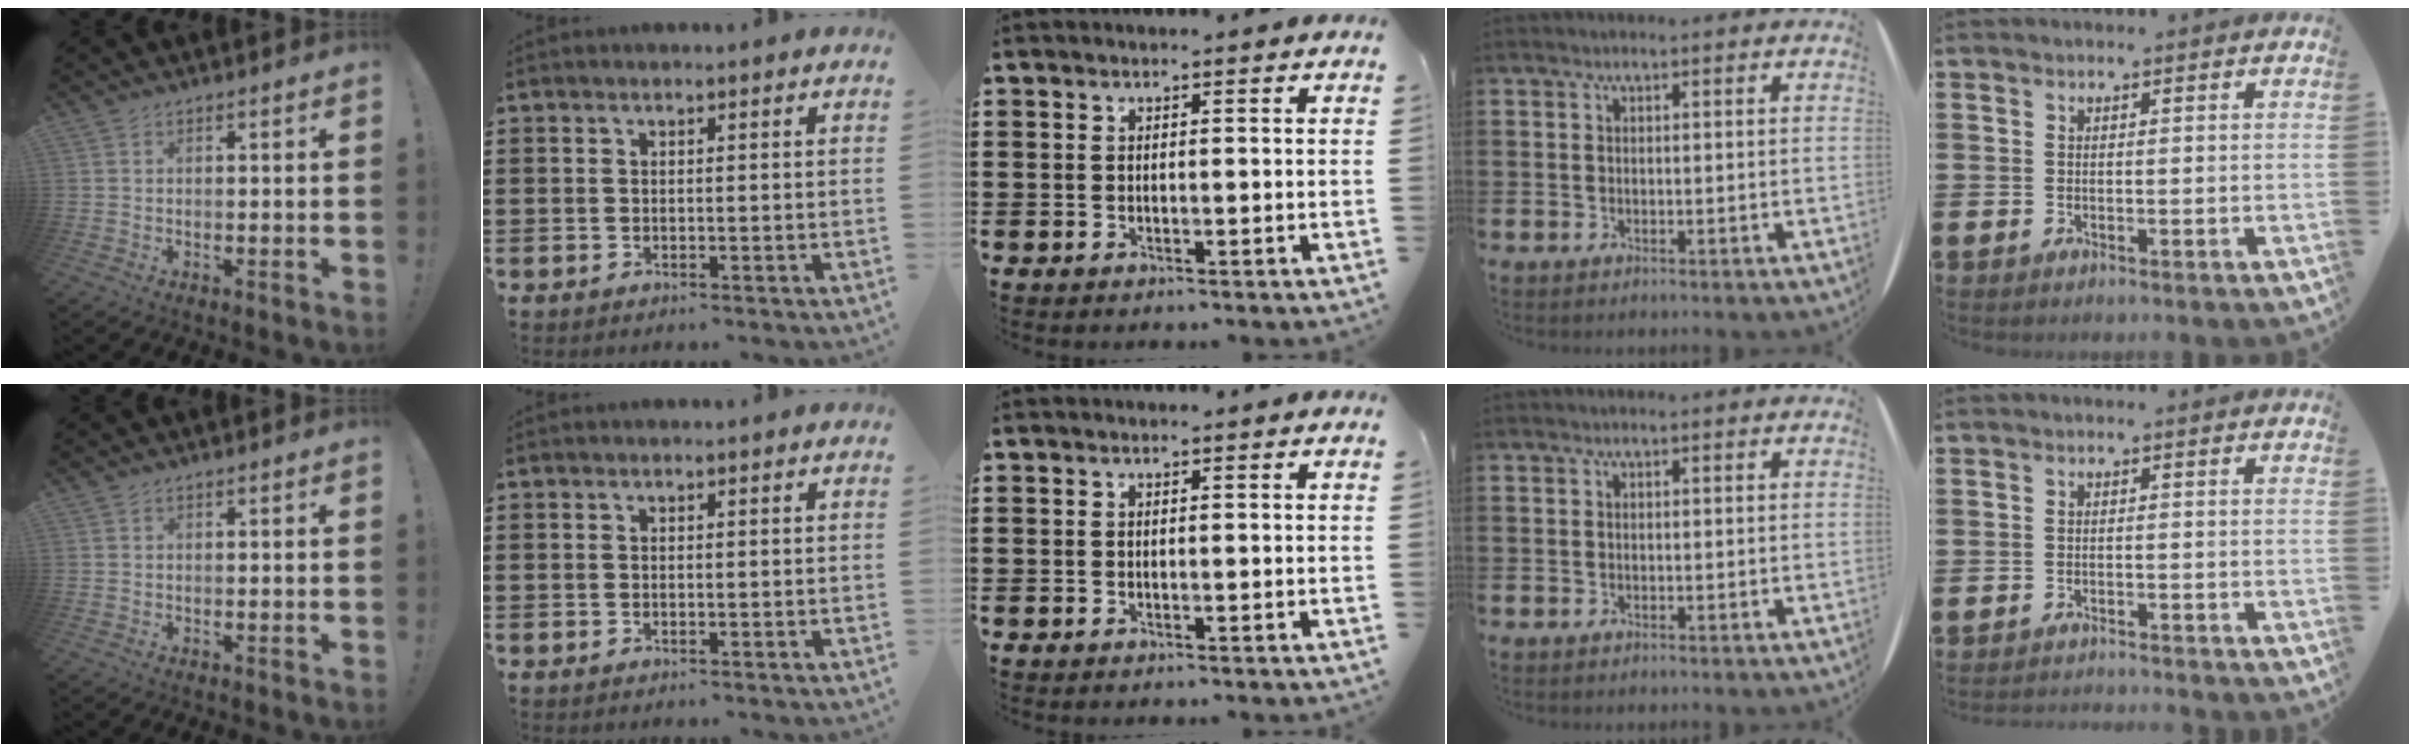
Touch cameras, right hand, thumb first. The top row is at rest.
{"little": {"total": 1.3, "force": [-1.3, -0.1, -0.1], "torque": [-0.001, 0.004, -0.028]}}